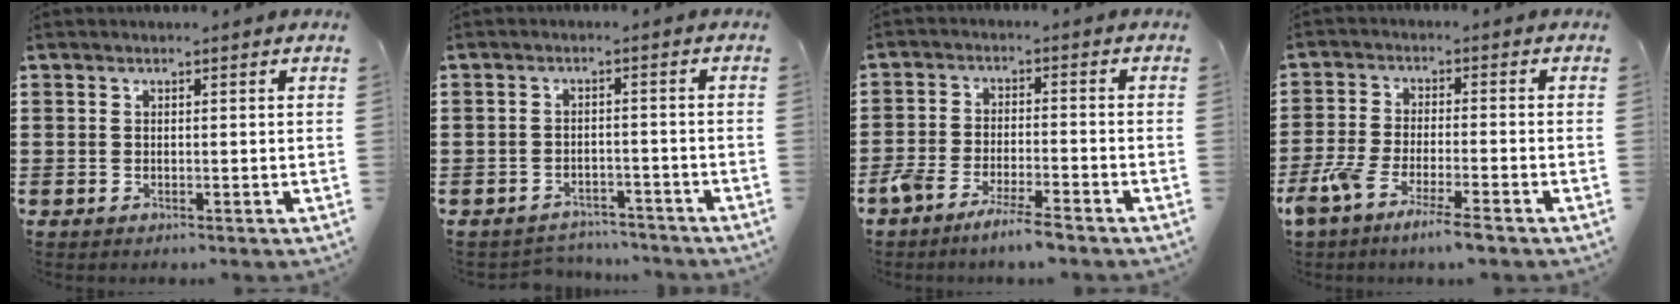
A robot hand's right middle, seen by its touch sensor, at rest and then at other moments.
{"total": 2.7, "force": [-2.6, 0.6, -0.2], "torque": [-0.005, 0.001, -0.058]}
{"total": 4.8, "force": [-4.1, 0.4, 2.4], "torque": [-0.061, -0.008, -0.082]}
{"total": 5.8, "force": [-4.5, 0.3, 3.5], "torque": [-0.079, -0.014, -0.085]}